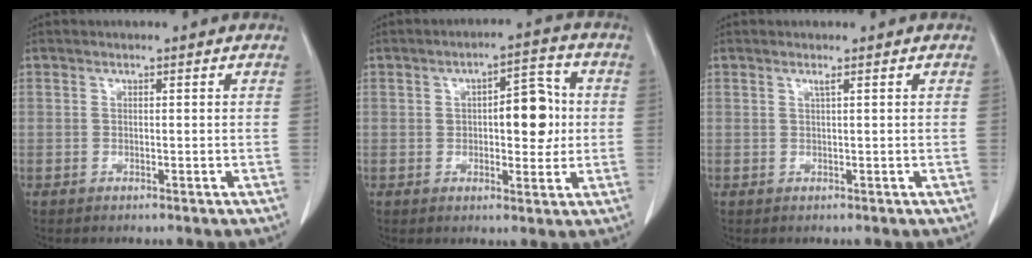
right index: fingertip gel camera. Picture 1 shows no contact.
{"total": 7.9, "force": [0.6, 3.2, 7.2], "torque": [-0.096, 0.019, 0.011]}
{"total": 0.6, "force": [0.3, -0.2, 0.5], "torque": [-0.016, -0.002, 0.011]}